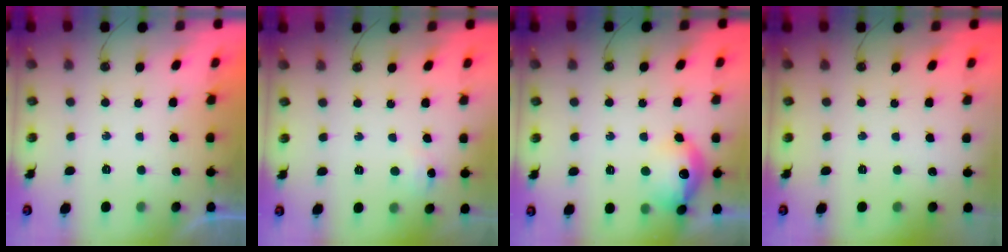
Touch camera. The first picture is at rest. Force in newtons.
{"total": 3.9, "press": 3.9, "slide": 0.5}
{"total": 14.7, "press": 14.6, "slide": 1.1}
{"total": 0.0}